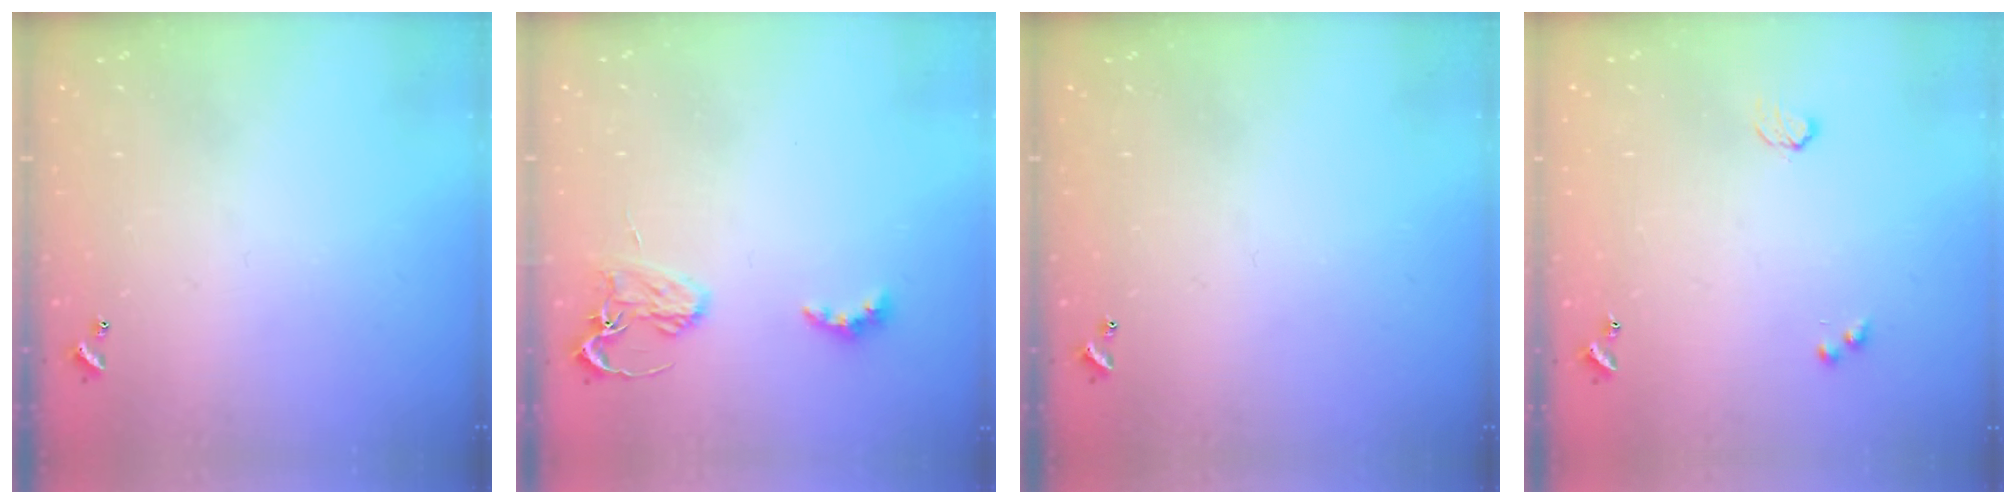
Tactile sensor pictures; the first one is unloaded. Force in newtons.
{"total": 2.9, "press": 2.8, "slide": 0.6}
{"total": 0.0}
{"total": 2.9, "press": 2.9, "slide": 0.5}